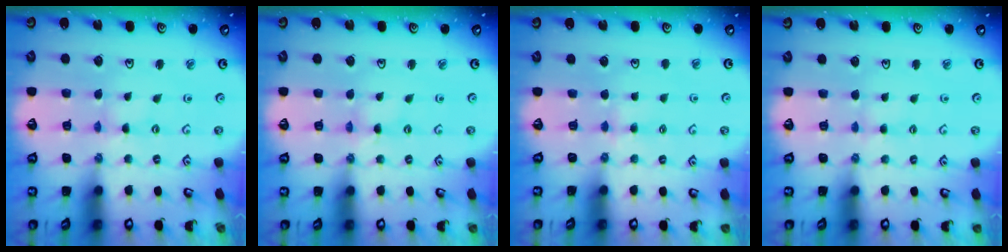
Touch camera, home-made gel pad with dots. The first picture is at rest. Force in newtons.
{"total": 0.6, "press": 0.6, "slide": 0.1}
{"total": 3.1, "press": 3.0, "slide": 0.4}
{"total": 1.8, "press": 1.8, "slide": 0.3}